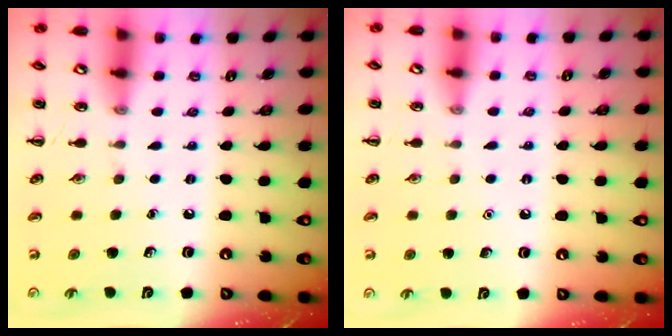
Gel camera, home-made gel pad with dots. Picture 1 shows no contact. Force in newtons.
{"total": 1.5, "press": 1.5, "slide": 0.2}